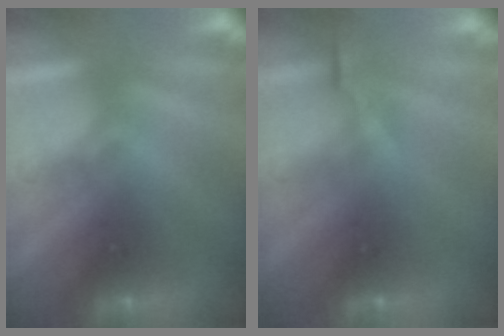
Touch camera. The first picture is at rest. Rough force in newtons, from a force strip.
{"total": 2.6}